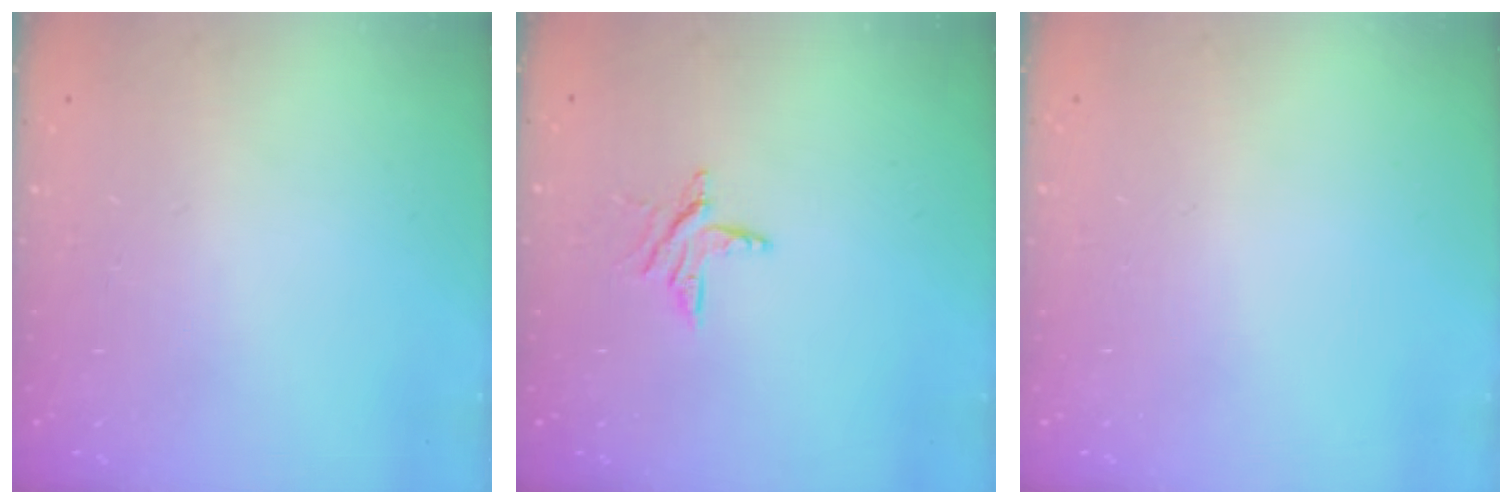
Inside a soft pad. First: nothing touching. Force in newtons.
{"total": 5.7, "press": 5.7, "slide": 0.5}
{"total": 0.0}